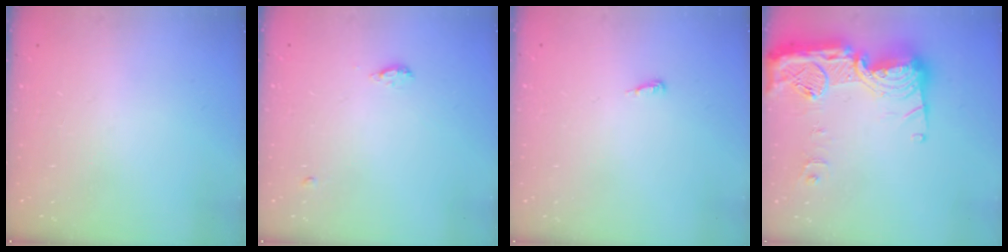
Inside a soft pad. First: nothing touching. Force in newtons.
{"total": 8.1, "press": 5.6, "slide": 5.8}
{"total": 3.5, "press": 3.5, "slide": 0.3}
{"total": 23.2, "press": 23.1, "slide": 2.1}